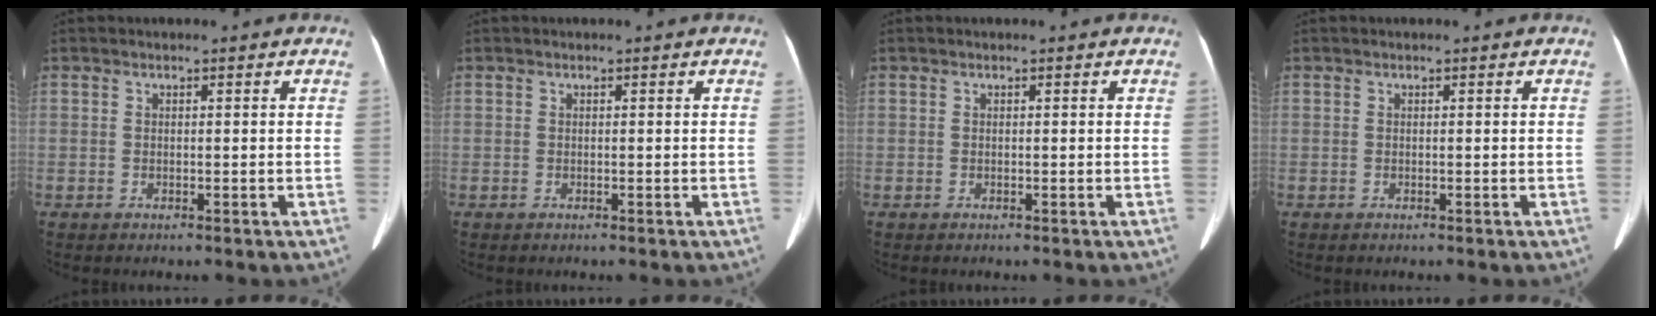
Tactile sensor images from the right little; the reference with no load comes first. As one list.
[{"total": 0.0}, {"total": 0.0}, {"total": 0.0}]